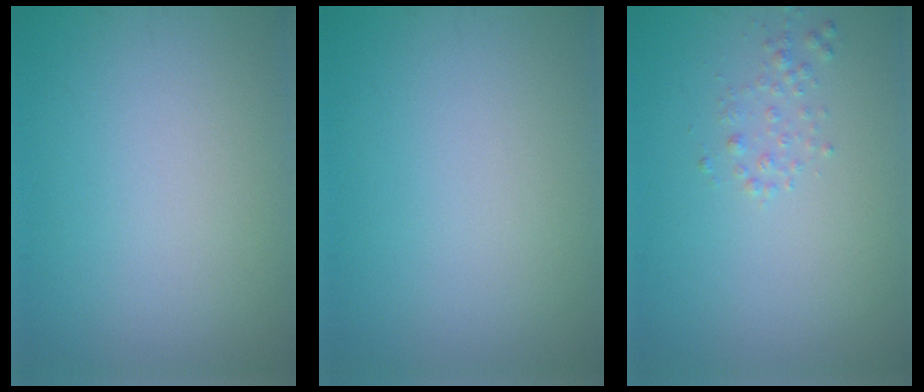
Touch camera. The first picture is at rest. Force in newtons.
{"total": 0.0}
{"total": 1.0, "press": 1.0, "slide": 0.0}